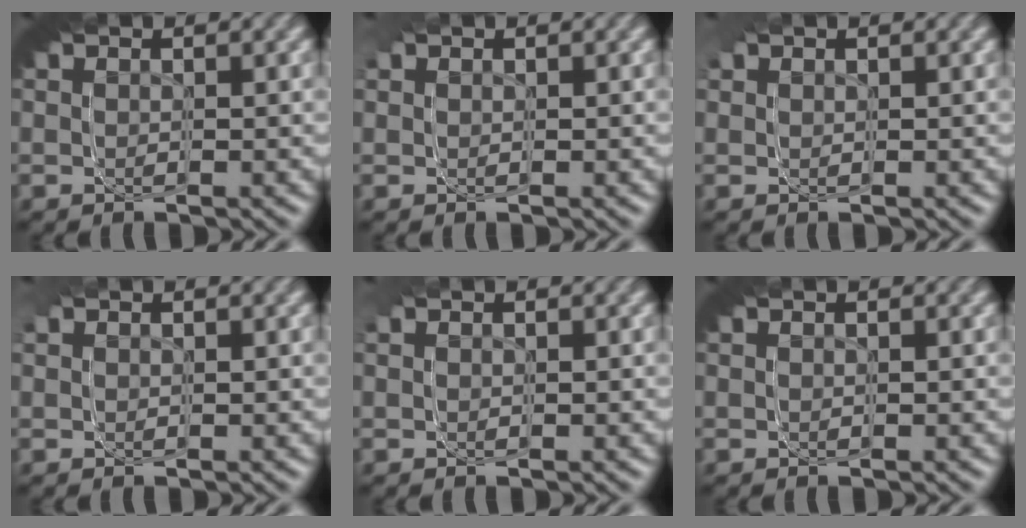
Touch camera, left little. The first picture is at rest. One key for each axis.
{"total": 0.8, "fx": 0.7, "fy": 0.3, "fz": -0.3, "tx": -0.003, "ty": -0.001, "tz": 0.012}
{"total": 1.1, "fx": 0.9, "fy": 0.7, "fz": -0.2, "tx": -0.007, "ty": 0.000, "tz": 0.014}
{"total": 0.8, "fx": 0.6, "fy": 0.0, "fz": -0.5, "tx": 0.002, "ty": -0.001, "tz": 0.011}
{"total": 0.7, "fx": 0.5, "fy": -0.3, "fz": -0.4, "tx": 0.006, "ty": 0.000, "tz": 0.008}
{"total": 0.0}